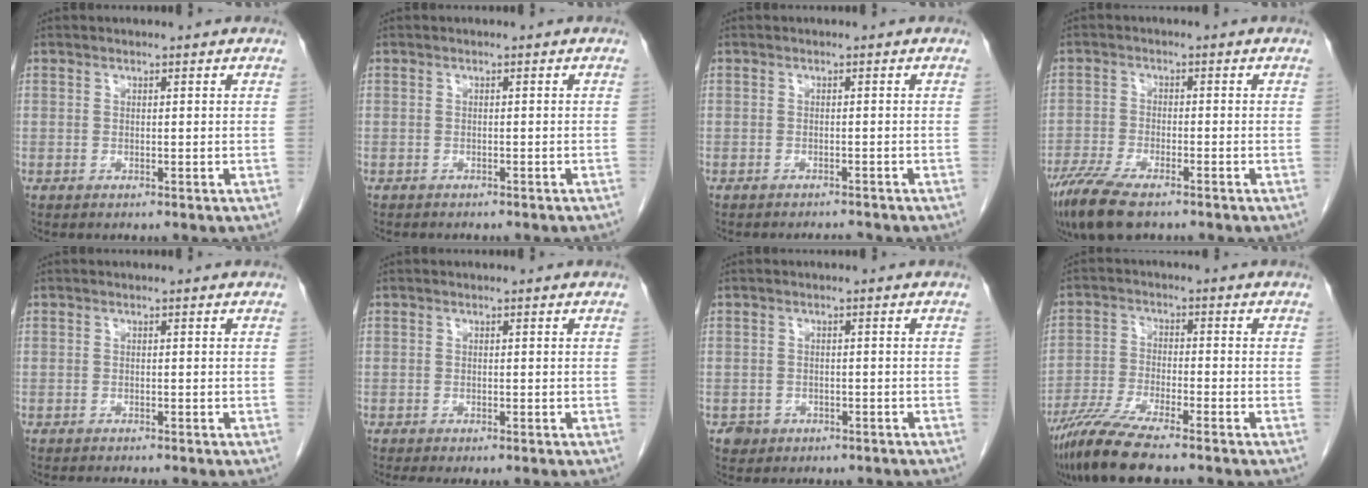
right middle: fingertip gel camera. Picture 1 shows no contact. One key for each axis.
{"total": 3.1, "fx": -2.7, "fy": 0.9, "fz": 1.3, "tx": -0.023, "ty": -0.004, "tz": -0.025}
{"total": 2.6, "fx": -2.5, "fy": 0.3, "fz": 0.6, "tx": -0.006, "ty": -0.005, "tz": -0.034}
{"total": 8.9, "fx": -6.5, "fy": 2.2, "fz": 5.6, "tx": -0.107, "ty": -0.021, "tz": -0.111}
{"total": 3.1, "fx": -2.9, "fy": 0.3, "fz": 1.2, "tx": -0.019, "ty": -0.007, "tz": -0.038}
{"total": 3.2, "fx": -2.7, "fy": 0.5, "fz": 1.7, "tx": -0.021, "ty": -0.008, "tz": -0.036}
{"total": 2.7, "fx": -1.8, "fy": 2.0, "fz": 0.1, "tx": -0.004, "ty": 0.010, "tz": -0.023}
{"total": 9.3, "fx": -7.5, "fy": 0.4, "fz": 5.6, "tx": -0.106, "ty": -0.025, "tz": -0.135}